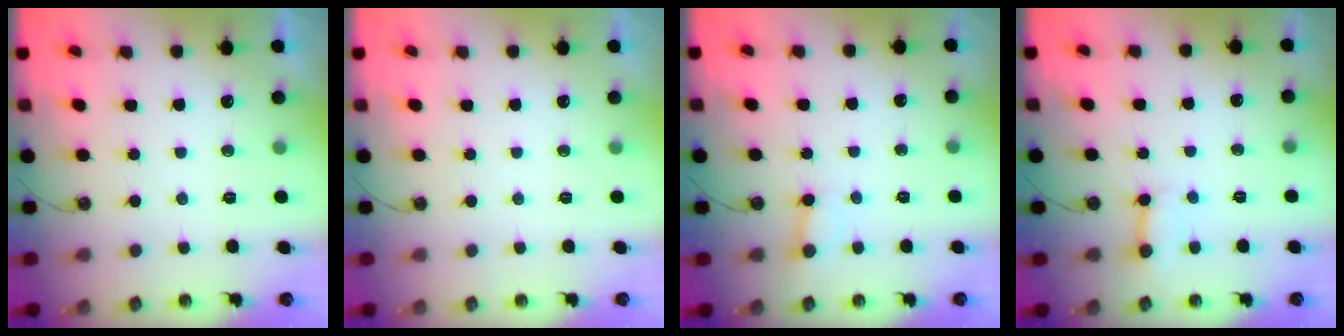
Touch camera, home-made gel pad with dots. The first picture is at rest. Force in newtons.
{"total": 0.0}
{"total": 2.7, "press": 2.7, "slide": 0.3}
{"total": 3.3, "press": 3.3, "slide": 0.3}